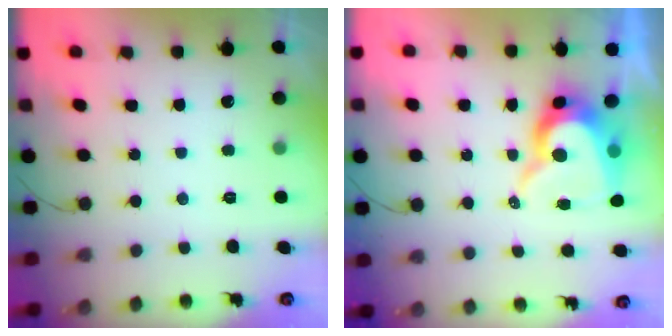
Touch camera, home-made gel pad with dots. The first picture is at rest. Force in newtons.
{"total": 12.8, "press": 12.8, "slide": 0.9}